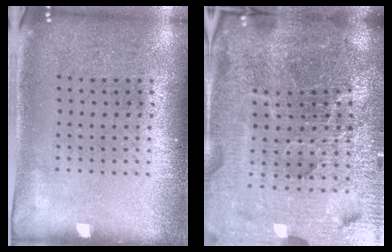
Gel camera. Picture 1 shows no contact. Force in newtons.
{"total": 6.6, "press": 5.8, "slide": 3.1}